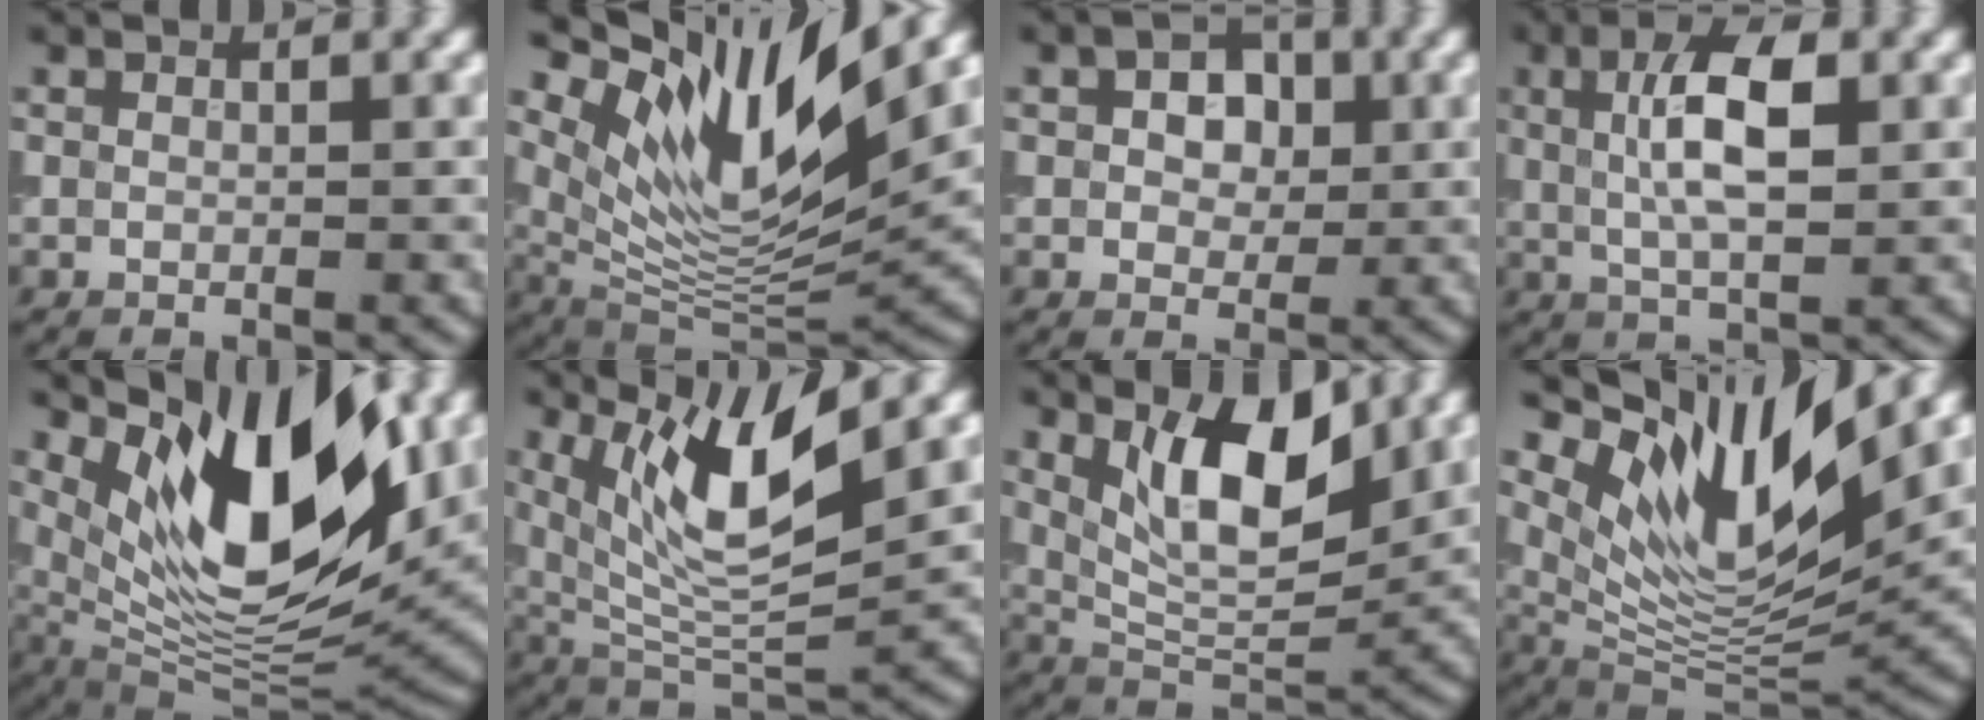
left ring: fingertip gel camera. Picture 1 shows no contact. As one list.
[{"total": 12.1, "force": [7.0, 3.6, 9.2], "torque": [-0.167, -0.002, 0.137]}, {"total": 3.9, "force": [0.8, 2.7, 2.7], "torque": [-0.038, 0.004, 0.003]}, {"total": 6.0, "force": [1.2, 2.2, 5.5], "torque": [-0.098, 0.008, 0.018]}, {"total": 13.7, "force": [5.9, 5.4, 11.2], "torque": [-0.190, -0.006, 0.109]}, {"total": 8.6, "force": [4.1, 2.6, 7.1], "torque": [-0.138, -0.011, 0.079]}, {"total": 8.6, "force": [3.4, 3.4, 7.1], "torque": [-0.123, -0.007, 0.057]}, {"total": 12.1, "force": [7.0, 3.8, 9.1], "torque": [-0.159, -0.003, 0.138]}]